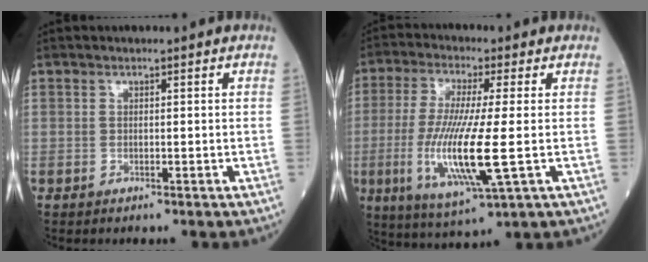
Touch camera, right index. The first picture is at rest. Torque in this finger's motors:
{"motor_torque": [0.56, -0.18, 0.94, 0.21]}